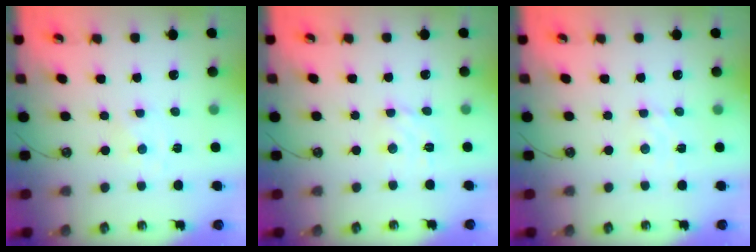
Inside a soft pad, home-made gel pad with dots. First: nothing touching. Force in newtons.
{"total": 3.8, "press": 3.8, "slide": 0.5}
{"total": 3.1, "press": 3.1, "slide": 0.3}